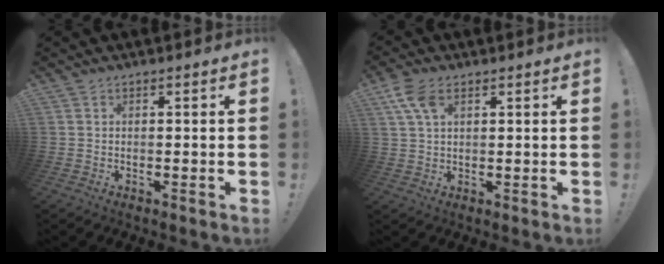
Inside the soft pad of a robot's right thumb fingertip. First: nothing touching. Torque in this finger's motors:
{"motor_torque": [-0.08, 0.24, 0.05, 0.16, 0.01]}